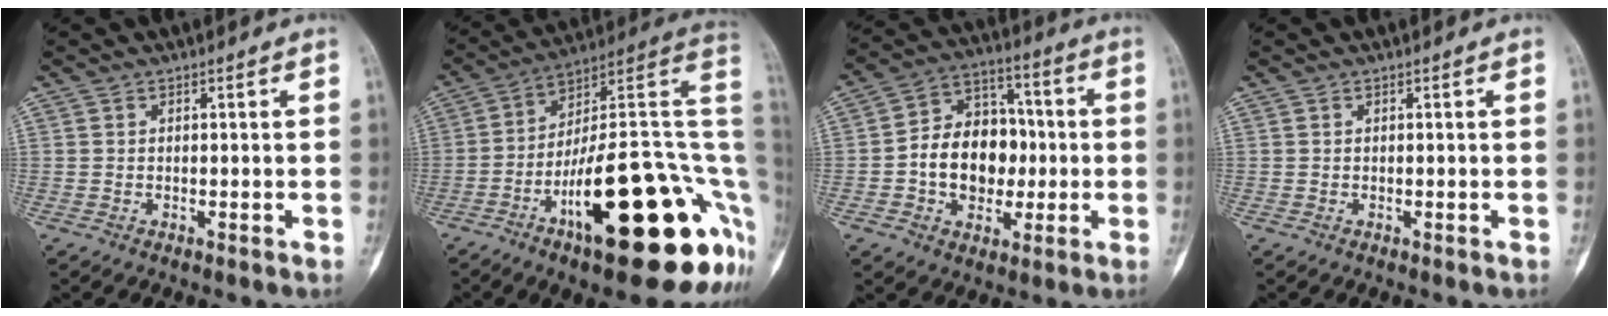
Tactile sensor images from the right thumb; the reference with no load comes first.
{"total": 31.2, "force": [-9.2, 9.9, 28.1], "torque": [-0.313, 0.061, -0.135]}
{"total": 14.8, "force": [-1.5, 11.2, 9.6], "torque": [-0.106, 0.037, -0.026]}
{"total": 0.0}